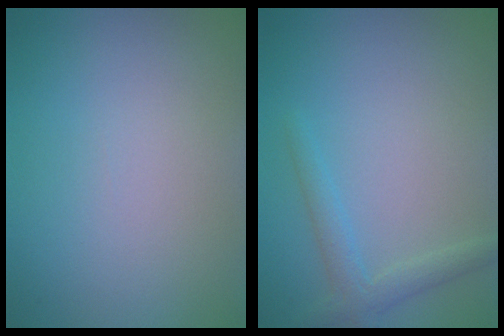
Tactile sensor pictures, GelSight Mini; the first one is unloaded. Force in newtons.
{"total": 2.1, "press": 2.1, "slide": 0.1}